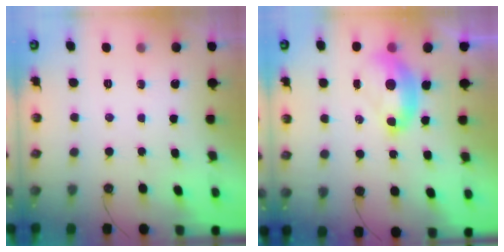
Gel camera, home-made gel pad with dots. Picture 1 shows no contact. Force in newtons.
{"total": 2.9, "press": 2.8, "slide": 0.6}